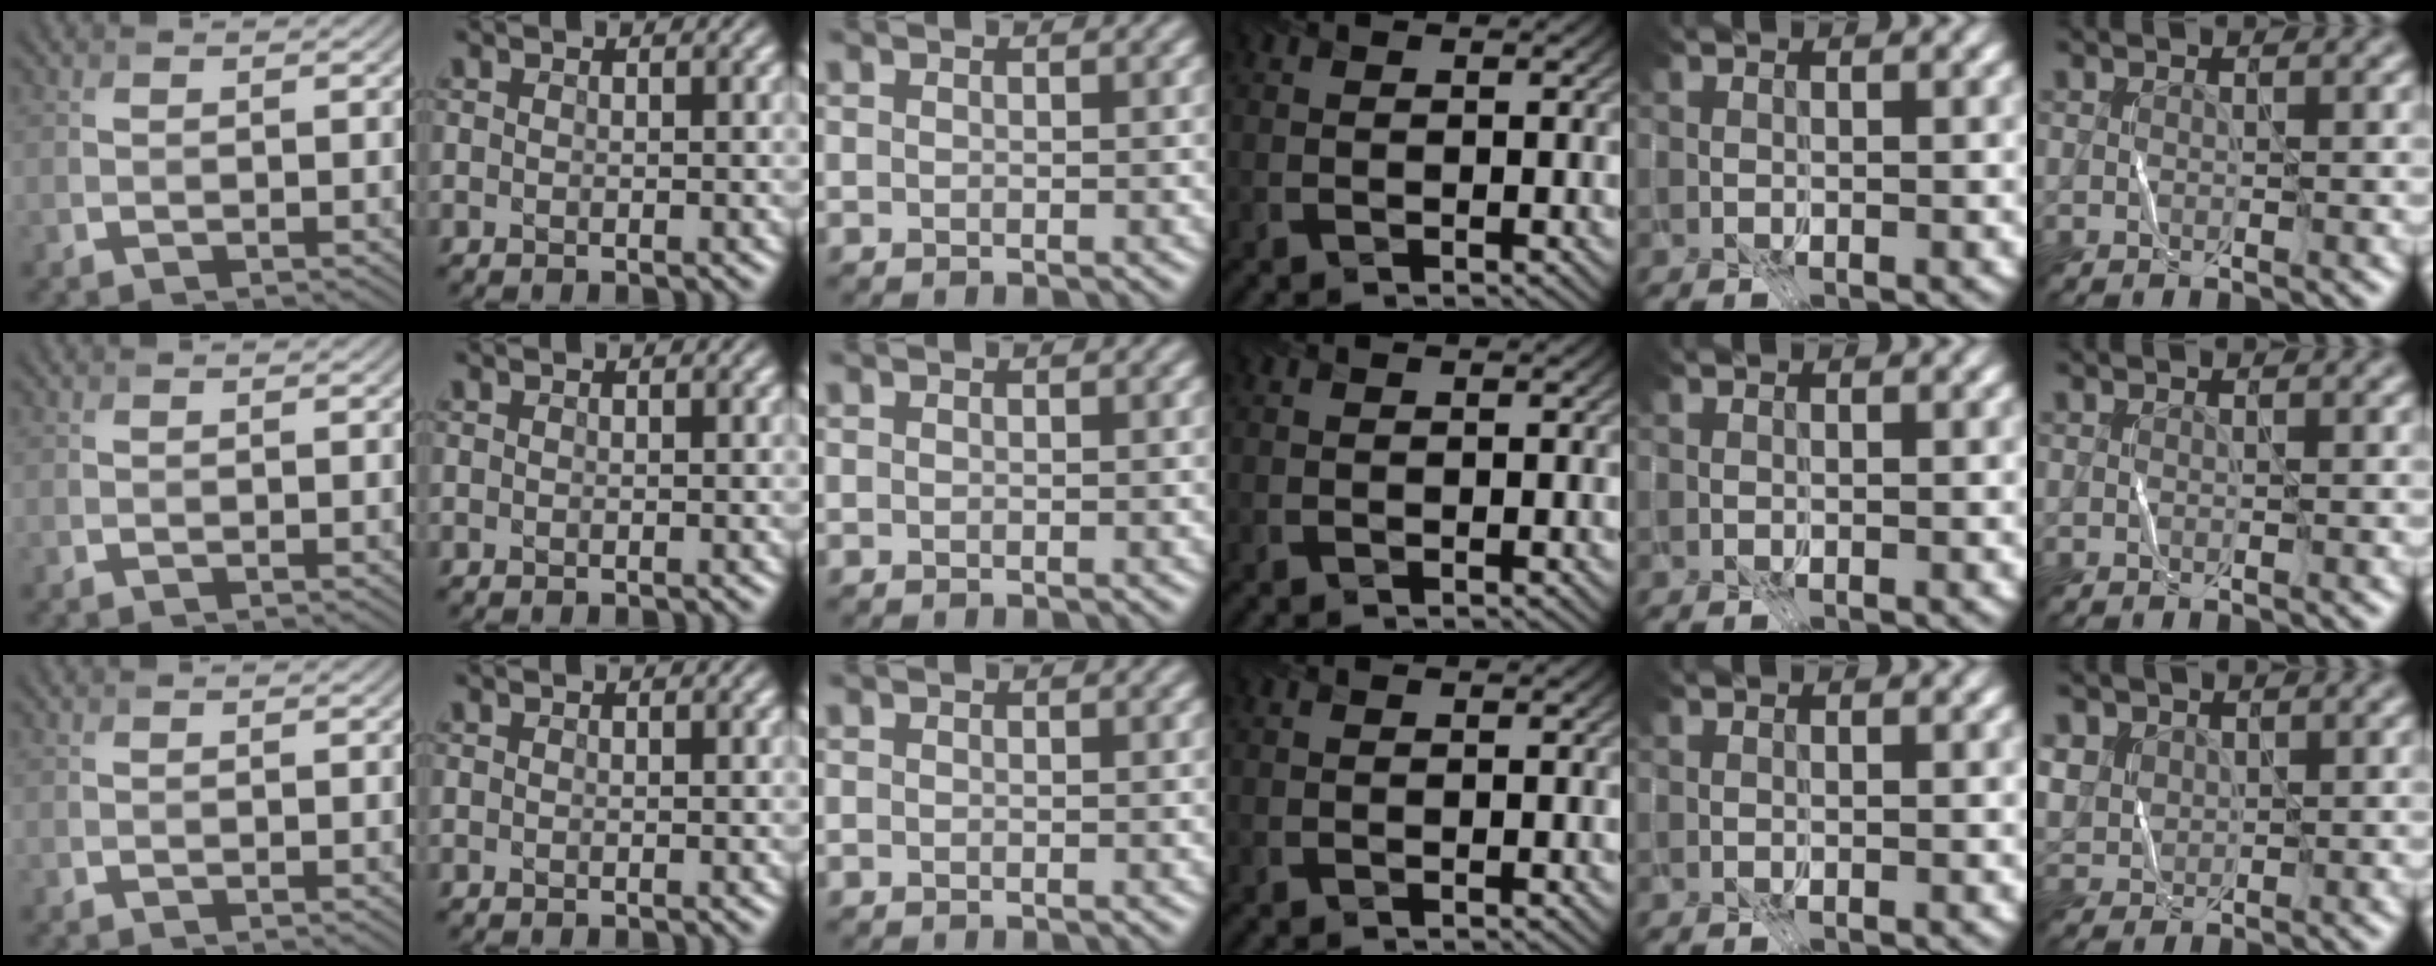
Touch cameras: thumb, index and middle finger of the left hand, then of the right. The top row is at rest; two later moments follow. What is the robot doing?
{"motion": "fold", "object": "coffee filter"}